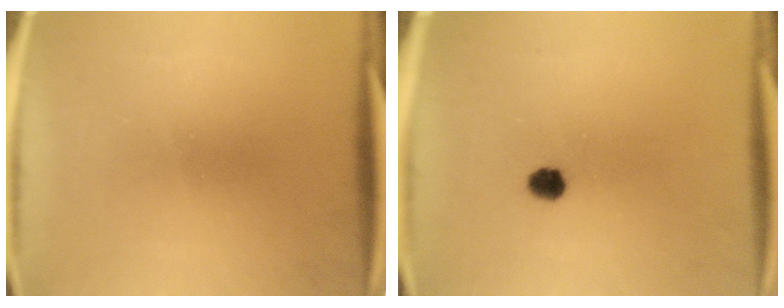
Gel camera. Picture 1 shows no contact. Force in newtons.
{"total": 2.7}